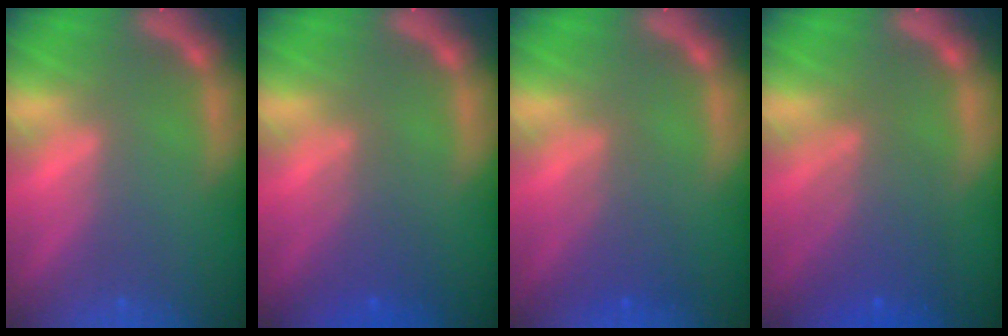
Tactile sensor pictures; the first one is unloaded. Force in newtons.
{"total": 3.0}
{"total": 2.9}
{"total": 5.1}